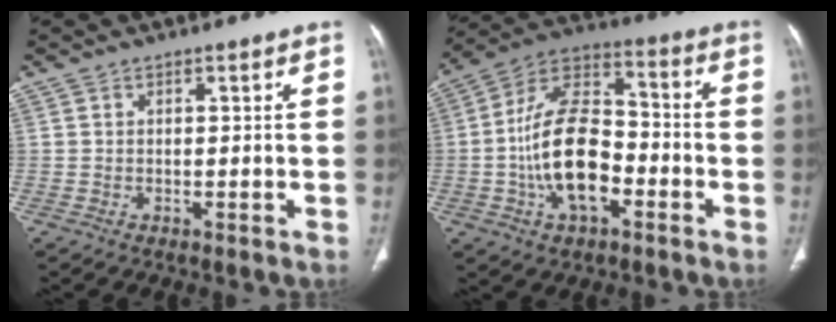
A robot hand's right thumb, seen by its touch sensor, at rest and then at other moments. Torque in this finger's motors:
{"motor_torque": [0.37, 0.40, 1.41, 0.13, 0.59]}